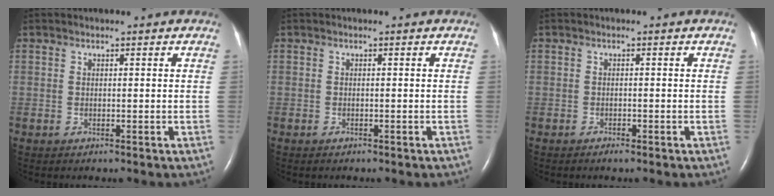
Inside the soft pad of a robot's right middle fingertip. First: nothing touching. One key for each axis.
{"total": 0.6, "fx": -0.5, "fy": 0.2, "fz": 0.3, "tx": -0.013, "ty": -0.001, "tz": -0.006}
{"total": 1.0, "fx": -0.8, "fy": 0.1, "fz": 0.5, "tx": -0.015, "ty": -0.001, "tz": -0.011}